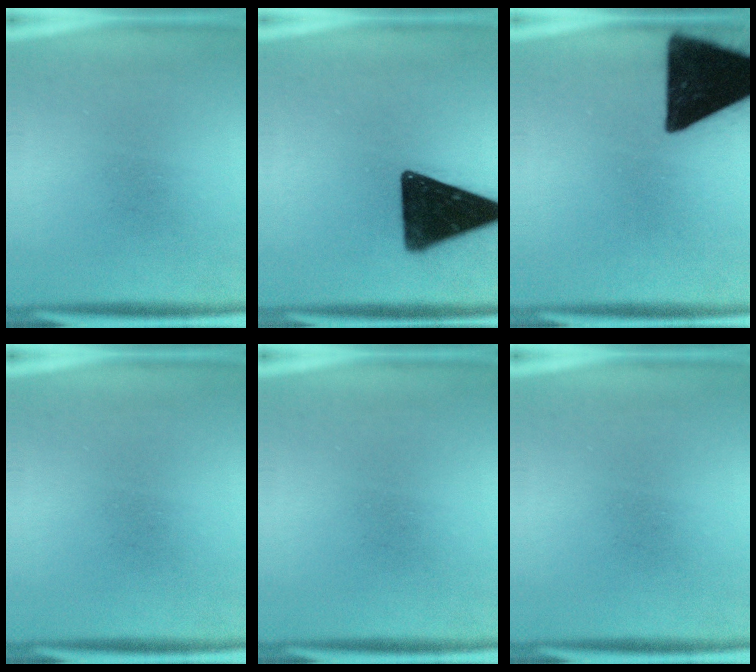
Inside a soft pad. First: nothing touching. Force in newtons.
{"total": 17.2}
{"total": 18.9}
{"total": 0.0}
{"total": 0.0}
{"total": 0.0}